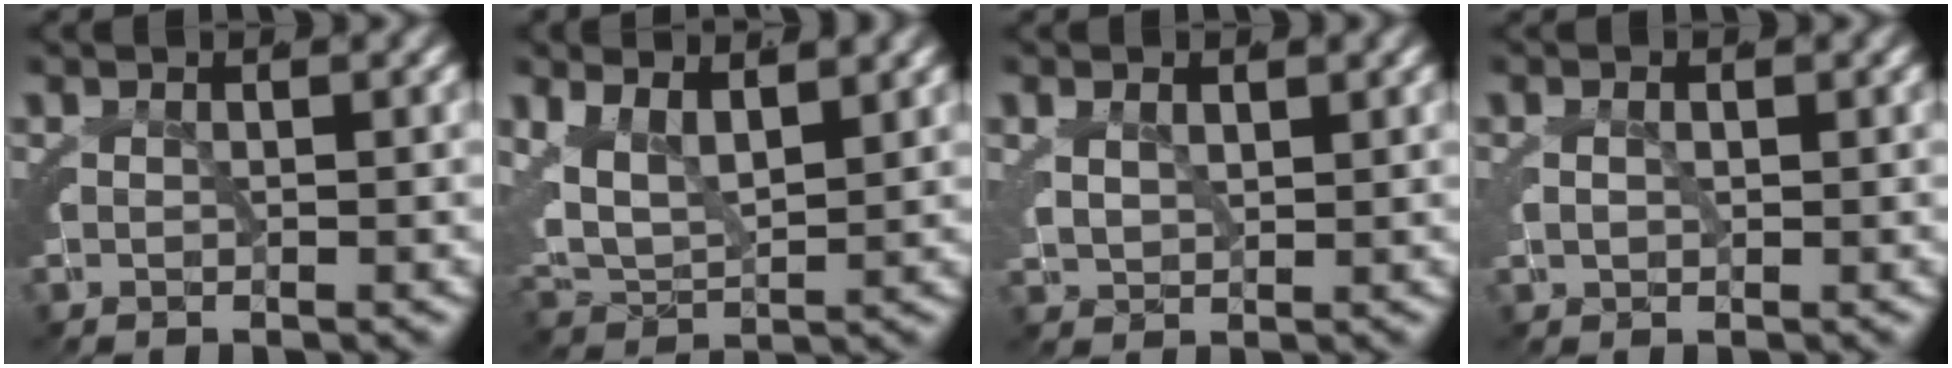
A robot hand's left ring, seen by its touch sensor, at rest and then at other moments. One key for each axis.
{"total": 7.3, "fx": 1.8, "fy": 5.4, "fz": 4.5, "tx": -0.110, "ty": -0.015, "tz": 0.032}
{"total": 1.8, "fx": 1.3, "fy": 0.6, "fz": 1.0, "tx": -0.024, "ty": -0.007, "tz": 0.035}
{"total": 1.1, "fx": 0.4, "fy": 0.3, "fz": 0.9, "tx": -0.020, "ty": -0.004, "tz": 0.014}